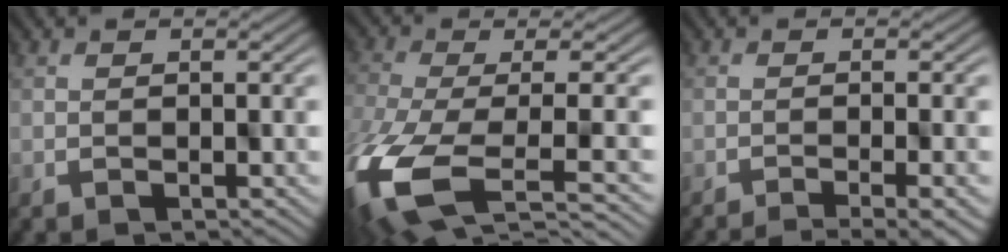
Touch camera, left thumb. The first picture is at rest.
{"total": 13.5, "force": [-4.2, 6.9, 10.9], "torque": [-0.295, -0.057, -0.040]}
{"total": 4.0, "force": [-3.0, 0.2, 2.7], "torque": [-0.037, 0.011, -0.048]}